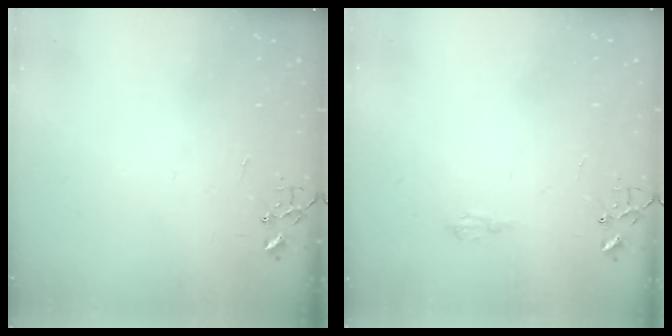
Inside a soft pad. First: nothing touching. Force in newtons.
{"total": 6.0, "press": 5.9, "slide": 0.7}